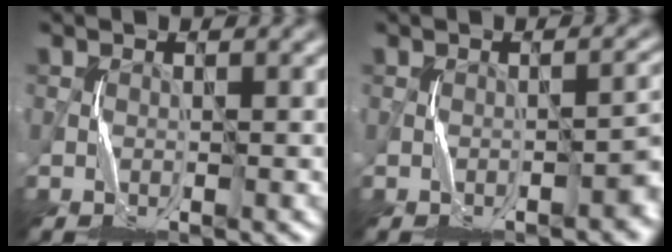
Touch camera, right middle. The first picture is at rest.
{"total": 2.5, "force": [-1.4, 1.0, 1.8], "torque": [-0.020, 0.005, -0.021]}